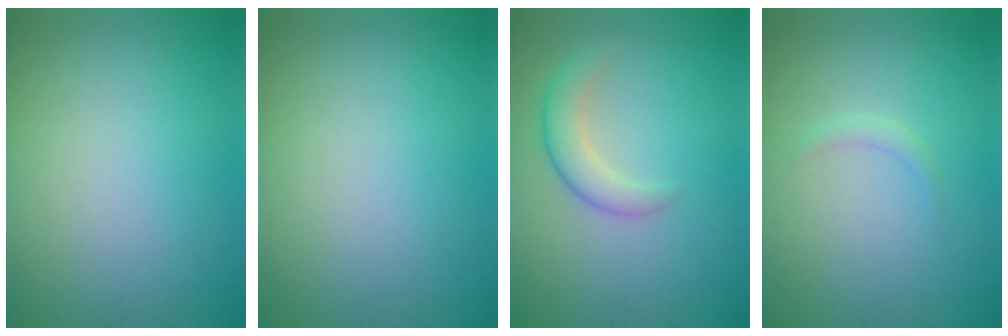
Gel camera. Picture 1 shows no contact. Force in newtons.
{"total": 0.0}
{"total": 2.6, "press": 2.6, "slide": 0.1}
{"total": 0.8, "press": 0.8, "slide": 0.0}